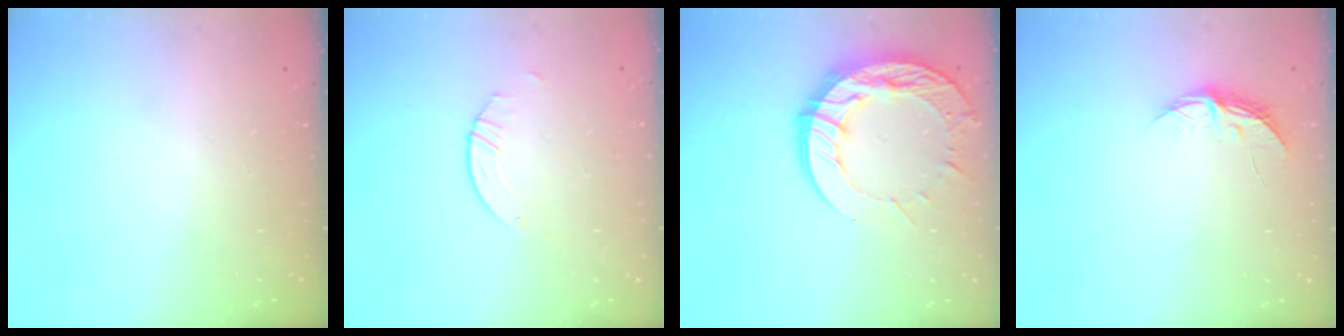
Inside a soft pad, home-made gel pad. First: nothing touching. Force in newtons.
{"total": 2.1, "press": 2.1, "slide": 0.1}
{"total": 15.9, "press": 15.8, "slide": 1.4}
{"total": 5.3, "press": 5.3, "slide": 0.5}